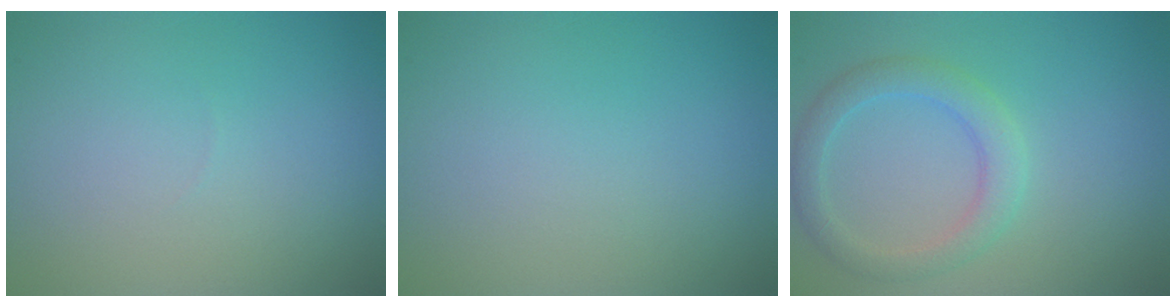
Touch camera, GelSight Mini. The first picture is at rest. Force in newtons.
{"total": 0.0}
{"total": 3.0, "press": 3.0, "slide": 0.2}